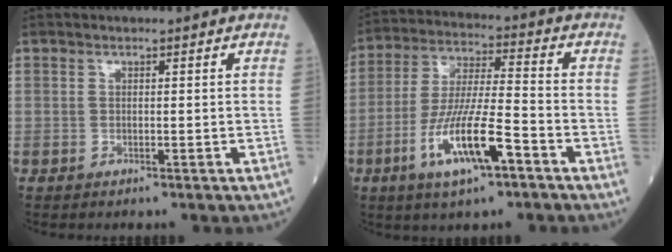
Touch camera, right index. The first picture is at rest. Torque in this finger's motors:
{"motor_torque": [0.44, -0.40, 0.36, 0.21]}